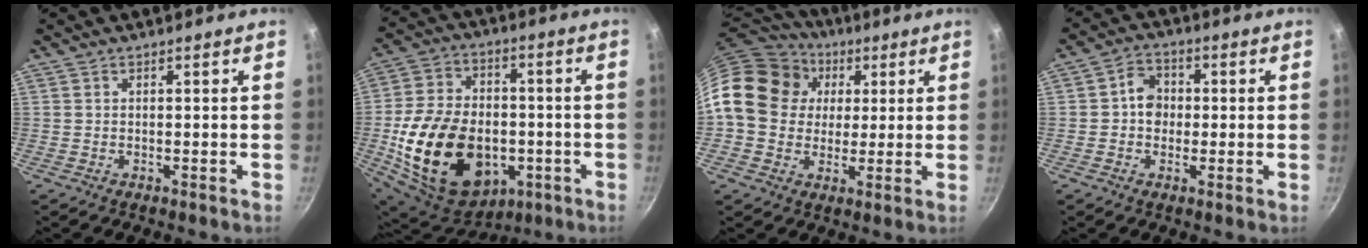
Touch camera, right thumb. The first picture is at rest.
{"total": 26.8, "force": [-5.3, 18.5, 18.6], "torque": [-0.324, 0.027, -0.066]}
{"total": 18.0, "force": [4.0, 14.9, 9.2], "torque": [-0.144, 0.020, 0.060]}
{"total": 5.4, "force": [0.0, 4.6, 2.7], "torque": [-0.014, 0.013, -0.010]}